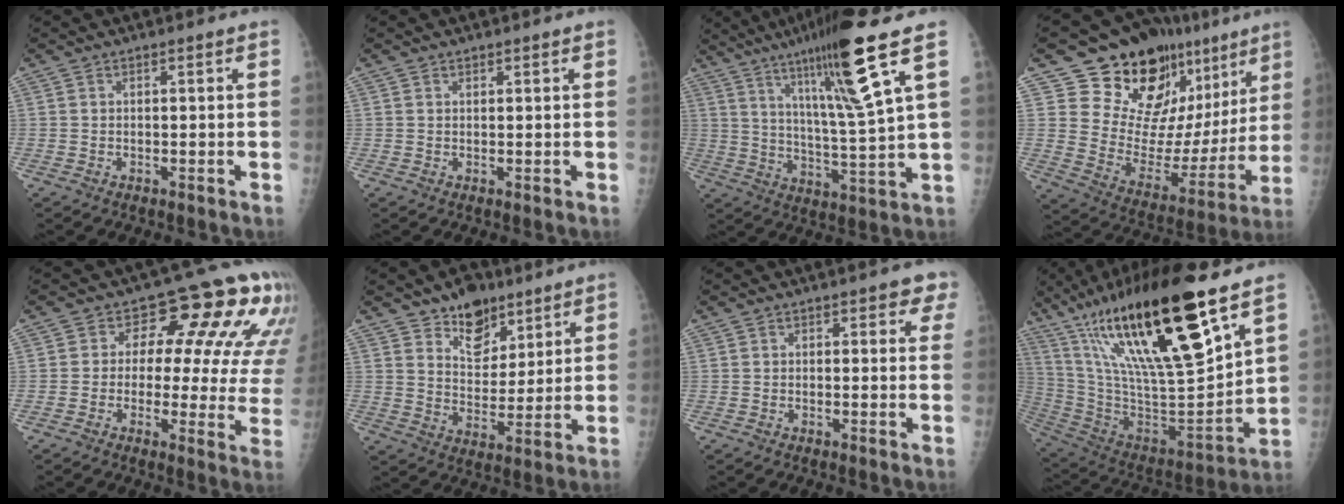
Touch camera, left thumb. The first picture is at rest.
{"total": 0.8, "force": [0.5, 0.6, -0.1], "torque": [0.016, -0.001, 0.003]}
{"total": 16.5, "force": [8.8, -0.3, 13.9], "torque": [-0.225, -0.046, 0.149]}
{"total": 24.7, "force": [15.0, 13.9, 13.9], "torque": [-0.146, -0.063, 0.236]}
{"total": 17.3, "force": [7.2, 9.2, 12.7], "torque": [-0.101, -0.016, 0.065]}
{"total": 10.8, "force": [7.5, 6.6, 4.0], "torque": [-0.024, -0.046, 0.127]}
{"total": 3.2, "force": [1.8, 2.3, 1.3], "torque": [0.030, -0.003, 0.013]}
{"total": 31.2, "force": [18.1, 6.7, 24.5], "torque": [-0.431, -0.063, 0.326]}